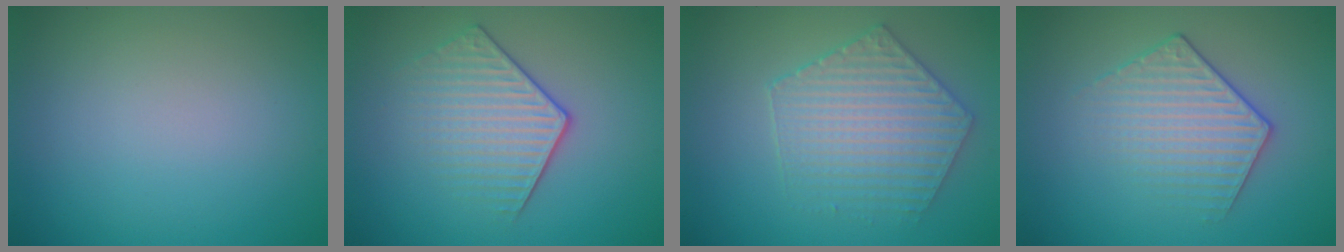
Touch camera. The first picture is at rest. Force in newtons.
{"total": 3.5, "press": 3.1, "slide": 1.8}
{"total": 4.5, "press": 4.1, "slide": 2.0}
{"total": 3.5, "press": 3.2, "slide": 1.4}